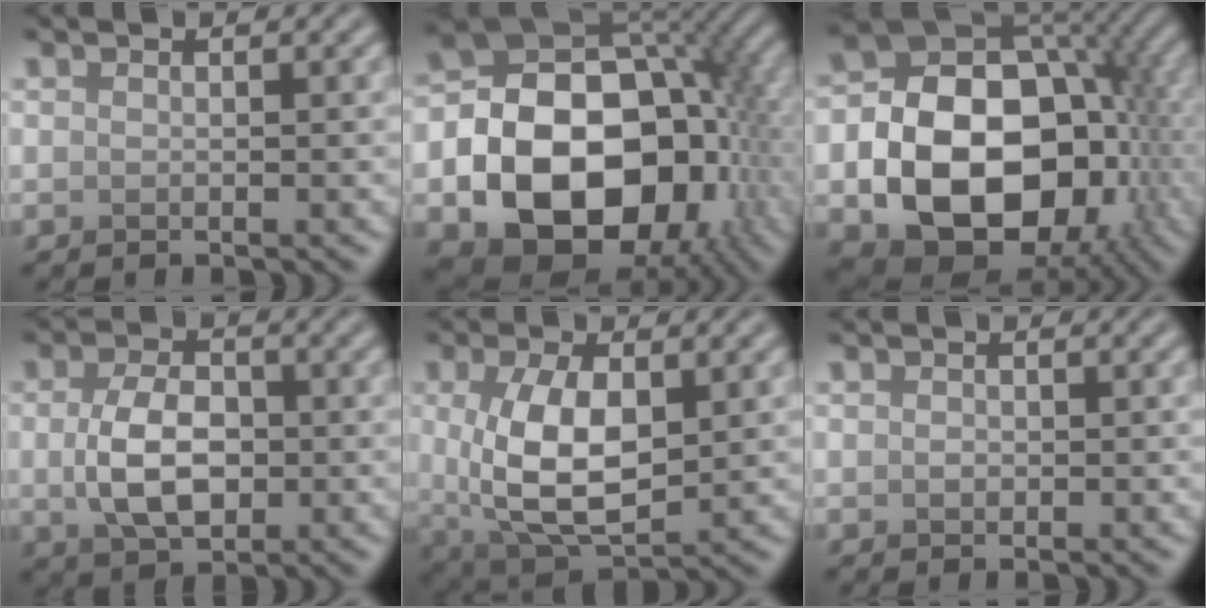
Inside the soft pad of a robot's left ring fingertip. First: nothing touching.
{"total": 19.0, "force": [-4.4, 13.6, 12.6], "torque": [-0.193, -0.026, -0.058]}
{"total": 17.2, "force": [-3.8, 12.2, 11.5], "torque": [-0.165, -0.022, -0.051]}
{"total": 5.5, "force": [-0.3, 3.5, 4.2], "torque": [-0.088, -0.004, -0.004]}
{"total": 8.0, "force": [0.5, 4.0, 6.9], "torque": [-0.144, -0.007, 0.013]}
{"total": 0.5, "force": [0.0, 0.5, 0.3], "torque": [-0.004, -0.003, -0.001]}